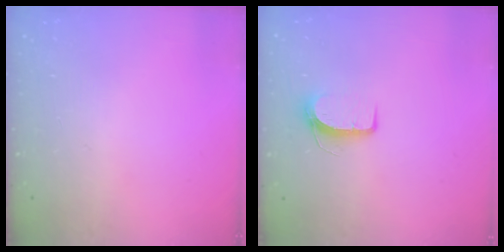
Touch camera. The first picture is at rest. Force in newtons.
{"total": 7.0, "press": 7.0, "slide": 0.6}